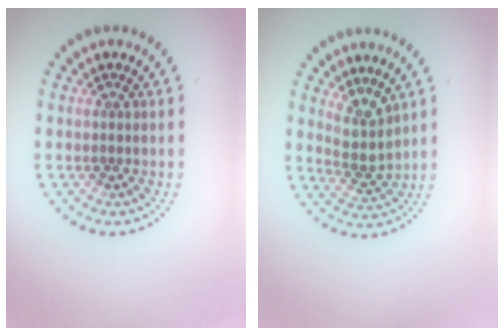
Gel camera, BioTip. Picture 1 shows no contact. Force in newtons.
{"total": 2.9, "press": 2.3, "slide": 1.7}